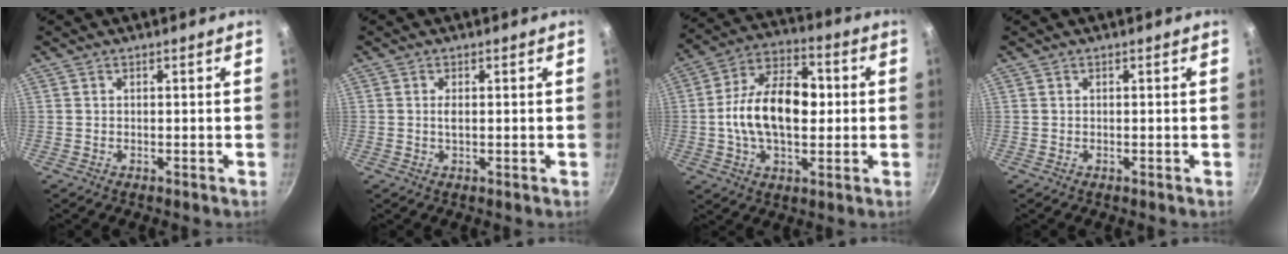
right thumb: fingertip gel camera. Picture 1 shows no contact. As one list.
[{"total": 1.2, "force": [0.1, 0.4, 1.2], "torque": [-0.024, -0.001, 0.000]}, {"total": 16.9, "force": [-0.1, 10.1, 13.5], "torque": [-0.207, 0.027, -0.015]}, {"total": 0.0}]